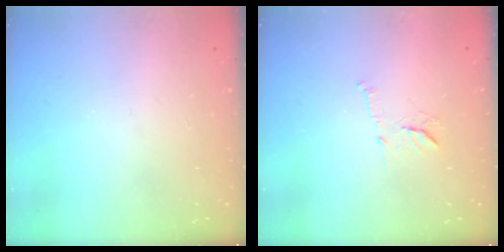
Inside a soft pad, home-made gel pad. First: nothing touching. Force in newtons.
{"total": 9.1, "press": 9.1, "slide": 0.5}